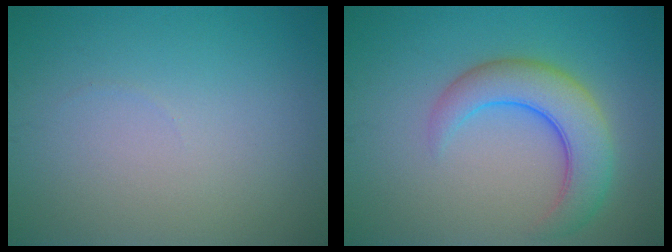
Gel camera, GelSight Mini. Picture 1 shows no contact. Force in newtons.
{"total": 5.8, "press": 5.8, "slide": 0.4}